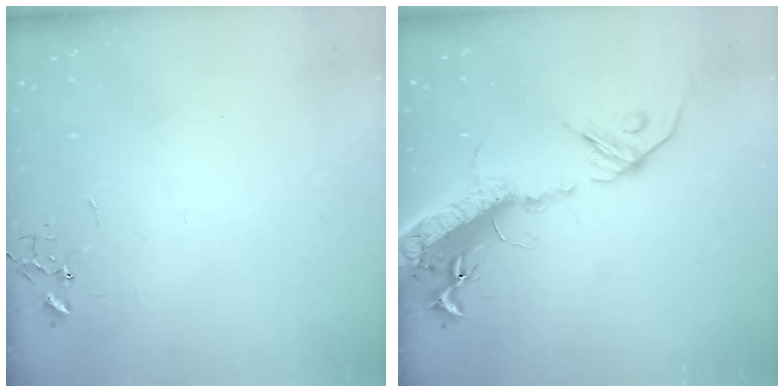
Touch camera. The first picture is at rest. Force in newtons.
{"total": 21.7, "press": 21.1, "slide": 5.1}